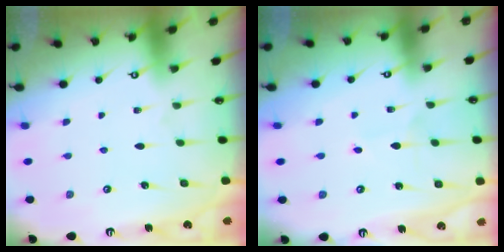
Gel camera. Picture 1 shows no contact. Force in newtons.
{"total": 2.0, "press": 2.0, "slide": 0.2}